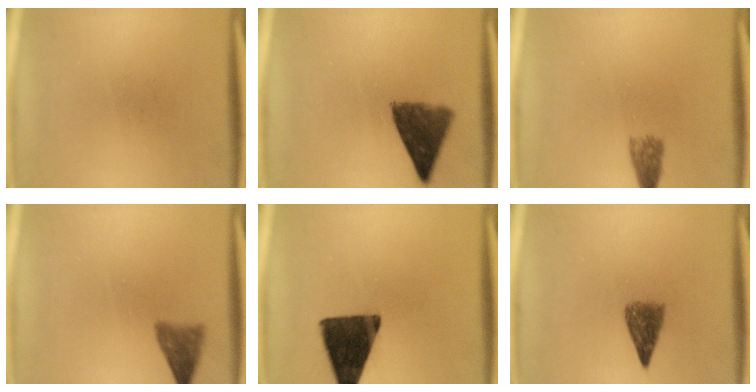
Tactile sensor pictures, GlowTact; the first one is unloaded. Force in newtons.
{"total": 8.6}
{"total": 2.7}
{"total": 3.3}
{"total": 14.5}
{"total": 4.1}